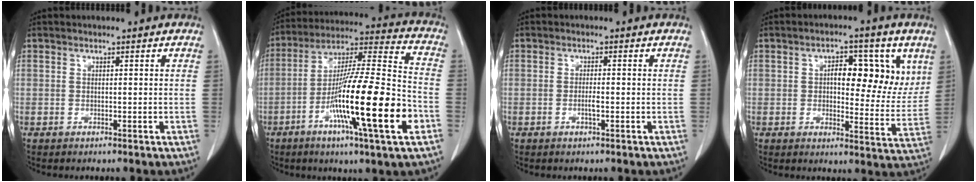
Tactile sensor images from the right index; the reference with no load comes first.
{"total": 21.9, "force": [-7.6, 0.8, 20.5], "torque": [-0.347, -0.021, -0.134]}
{"total": 1.7, "force": [-0.5, 0.2, 1.6], "torque": [-0.032, 0.000, -0.010]}
{"total": 10.8, "force": [3.7, 4.9, 8.9], "torque": [-0.107, 0.011, 0.052]}